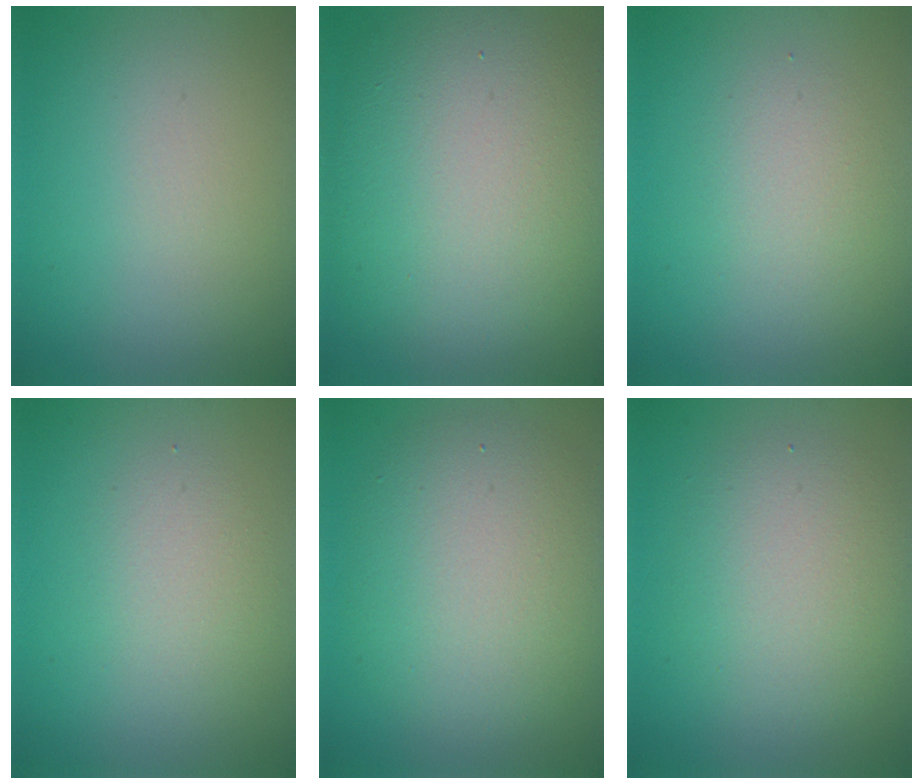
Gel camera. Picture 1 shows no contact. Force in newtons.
{"total": 13.5, "press": 13.5, "slide": 0.8}
{"total": 2.0, "press": 2.0, "slide": 0.1}
{"total": 2.0, "press": 2.0, "slide": 0.1}
{"total": 7.0, "press": 7.0, "slide": 0.4}
{"total": 4.6, "press": 4.6, "slide": 0.1}